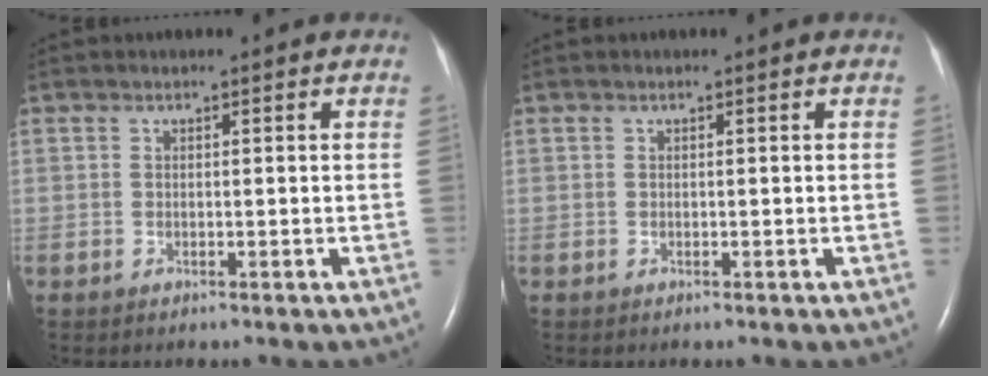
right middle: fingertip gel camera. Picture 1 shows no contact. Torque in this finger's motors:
{"motor_torque": [-0.06, 0.07, 0.00, 0.00]}